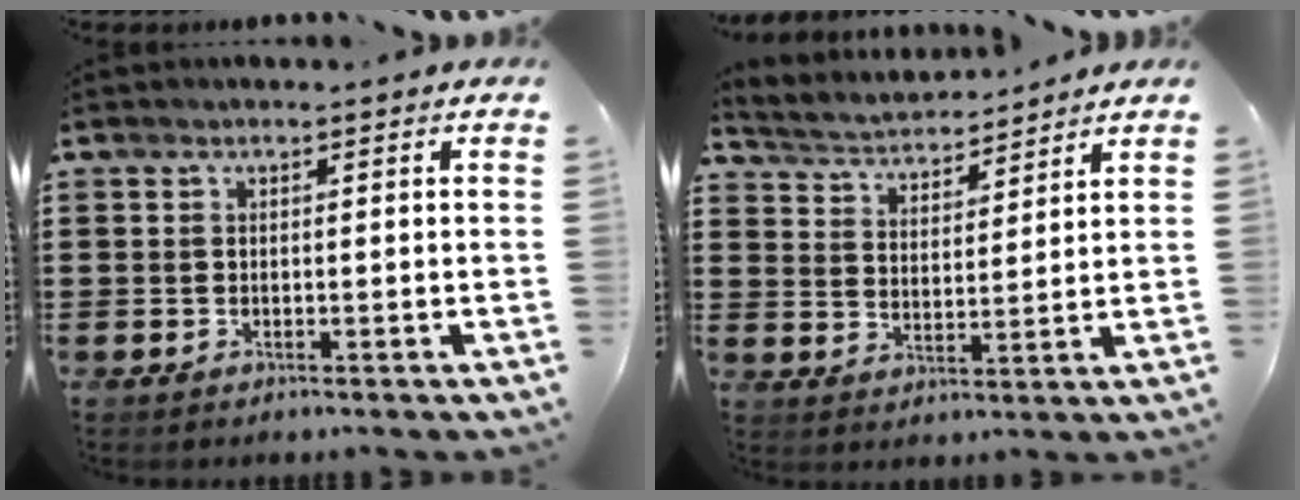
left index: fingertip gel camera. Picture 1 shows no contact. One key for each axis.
{"total": 3.4, "fx": 3.3, "fy": 0.6, "fz": -0.1, "tx": -0.019, "ty": -0.021, "tz": 0.055}